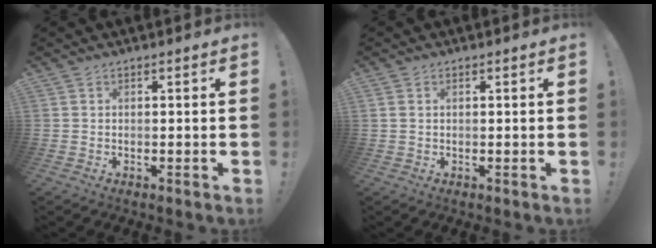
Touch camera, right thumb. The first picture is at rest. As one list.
[{"total": 0.9, "force": [0.5, 0.5, 0.5], "torque": [-0.018, 0.005, 0.010]}]